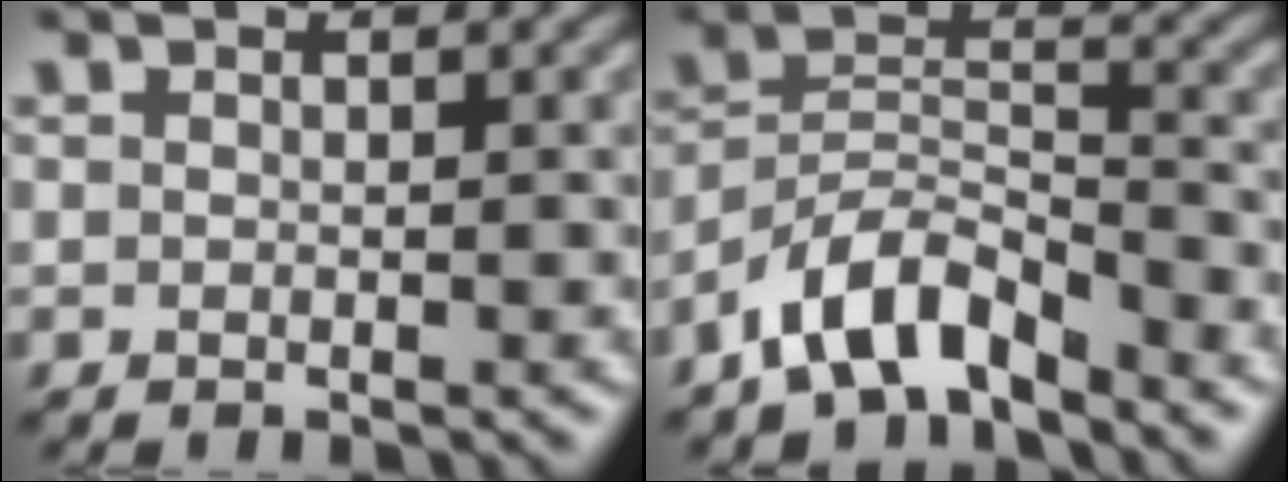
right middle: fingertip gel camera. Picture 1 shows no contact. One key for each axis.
{"total": 5.8, "fx": -4.5, "fy": 2.1, "fz": 3.1, "tx": -0.050, "ty": 0.005, "tz": -0.091}